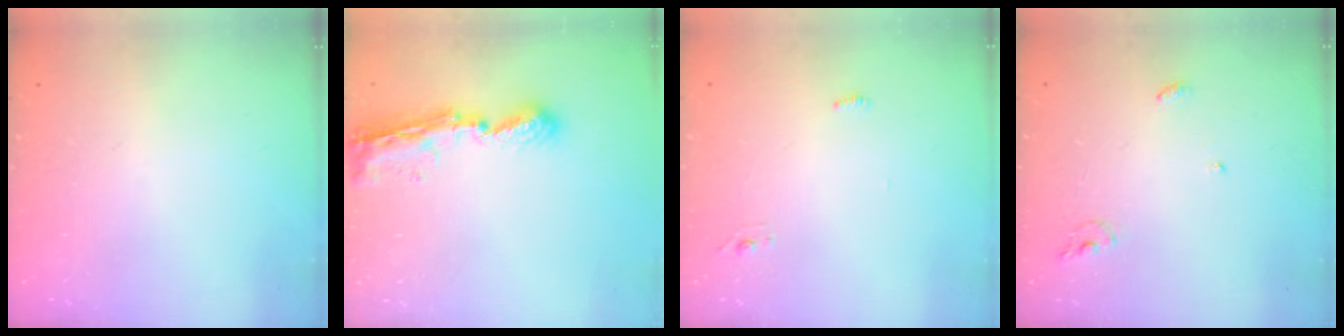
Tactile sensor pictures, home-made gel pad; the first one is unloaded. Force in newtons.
{"total": 8.9, "press": 8.9, "slide": 0.9}
{"total": 7.6, "press": 3.8, "slide": 6.6}
{"total": 5.4, "press": 5.4, "slide": 0.2}